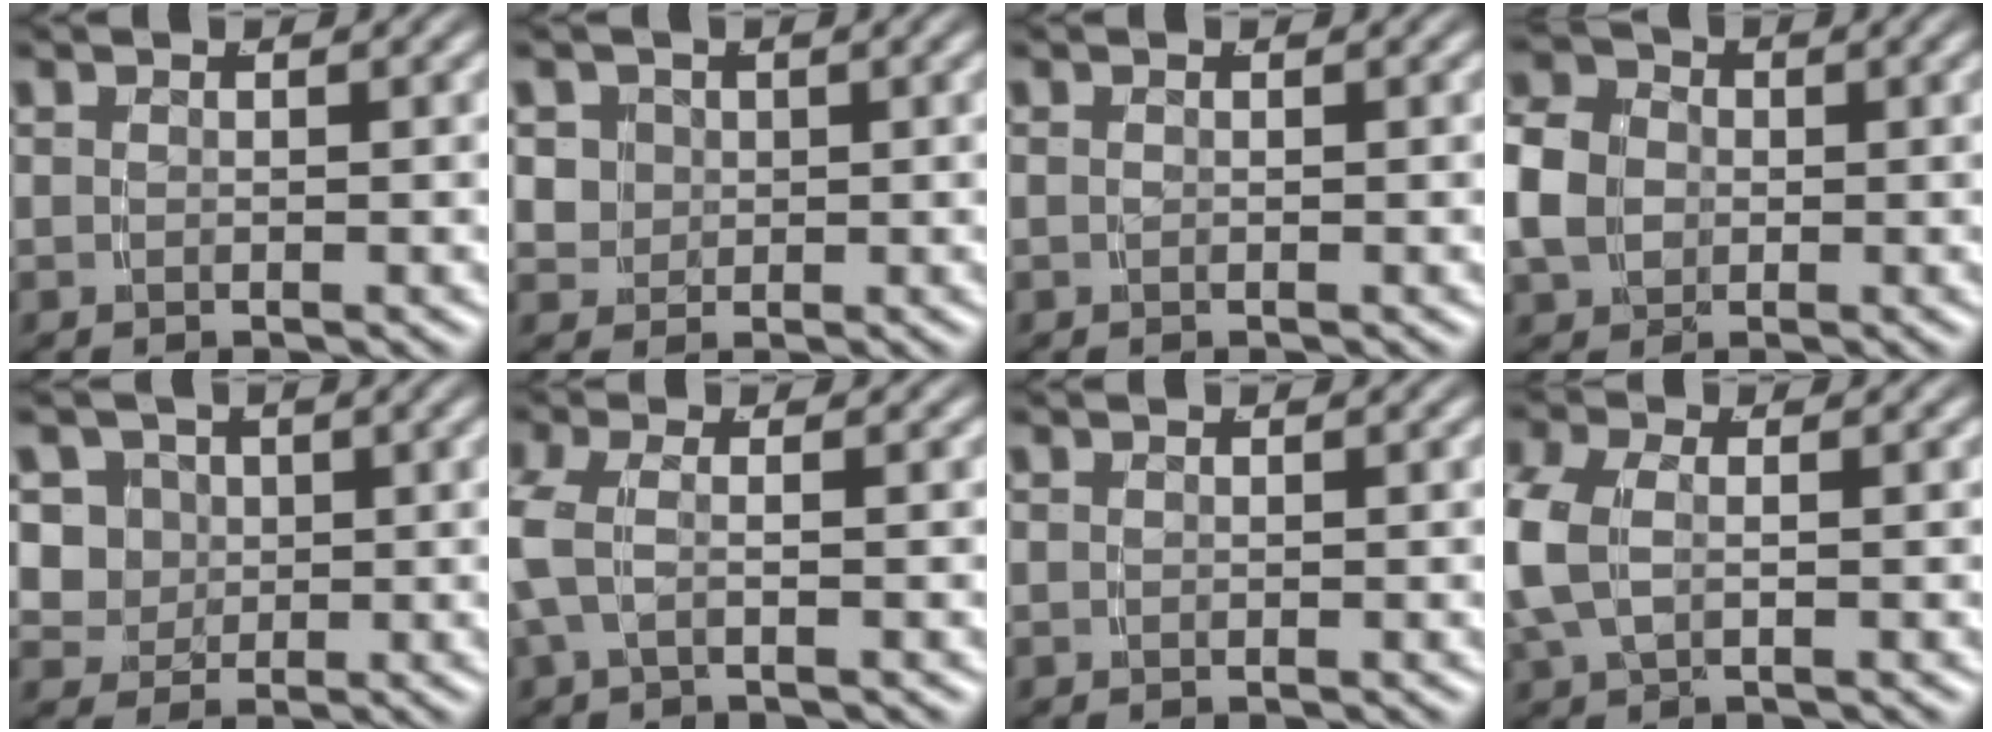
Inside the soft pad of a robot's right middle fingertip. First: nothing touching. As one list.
[{"total": 4.4, "force": [1.1, 4.0, 1.6], "torque": [-0.035, -0.011, 0.023]}, {"total": 0.0}, {"total": 5.6, "force": [0.5, 4.7, 3.0], "torque": [-0.074, -0.005, 0.008]}, {"total": 9.5, "force": [0.6, 8.8, 3.3], "torque": [-0.105, -0.038, 0.016]}, {"total": 2.5, "force": [0.1, 0.9, 2.3], "torque": [-0.064, -0.006, 0.006]}, {"total": 0.0}, {"total": 3.7, "force": [0.2, 2.4, 2.8], "torque": [-0.091, -0.012, 0.014]}]